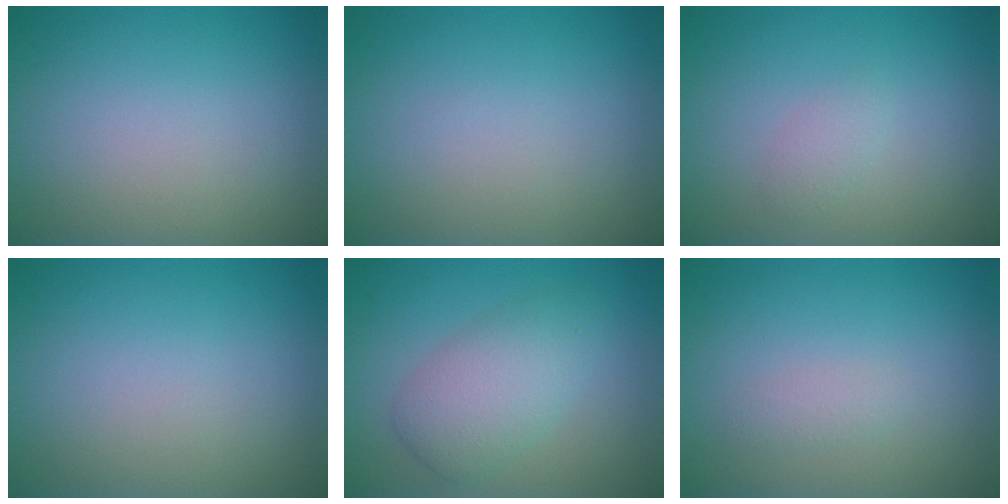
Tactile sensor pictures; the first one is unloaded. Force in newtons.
{"total": 0.0}
{"total": 1.0, "press": 1.0, "slide": 0.1}
{"total": 0.0}
{"total": 4.3, "press": 4.3, "slide": 0.1}
{"total": 1.0, "press": 1.0, "slide": 0.0}